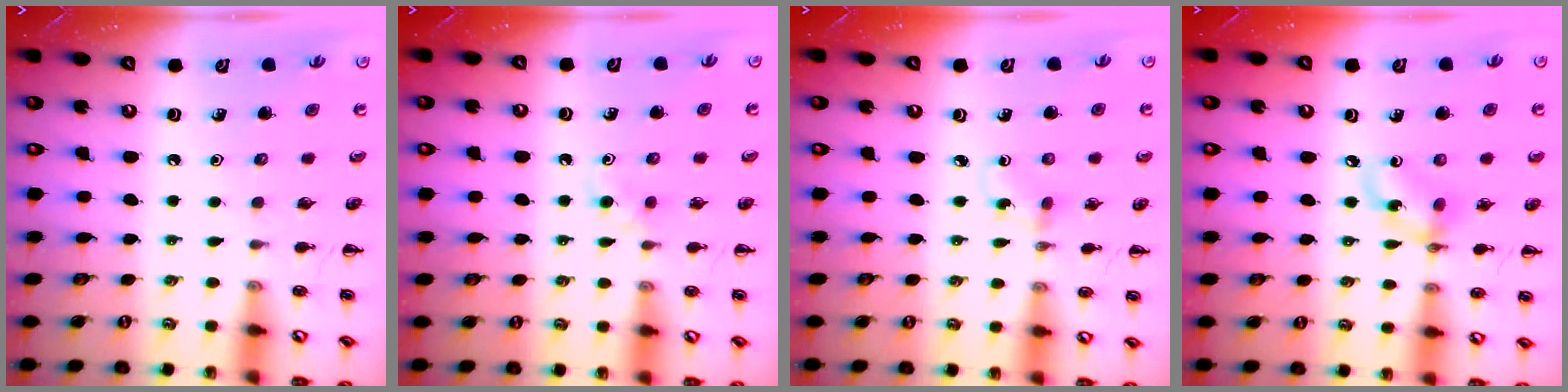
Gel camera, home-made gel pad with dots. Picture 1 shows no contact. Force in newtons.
{"total": 3.7, "press": 3.4, "slide": 1.4}
{"total": 1.7, "press": 1.5, "slide": 0.8}
{"total": 7.4, "press": 7.4, "slide": 0.9}